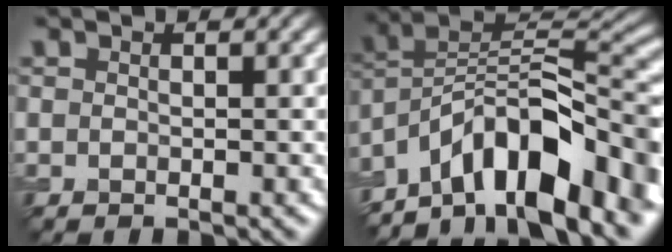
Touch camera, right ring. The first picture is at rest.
{"total": 12.9, "force": [-8.0, 5.3, 8.6], "torque": [-0.126, 0.030, -0.145]}